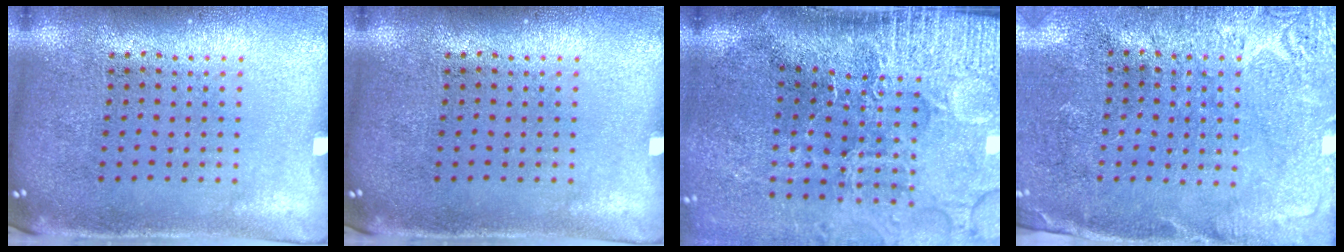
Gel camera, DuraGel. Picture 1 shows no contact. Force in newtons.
{"total": 0.0}
{"total": 5.0, "press": 4.0, "slide": 3.0}
{"total": 2.8, "press": 2.6, "slide": 0.9}